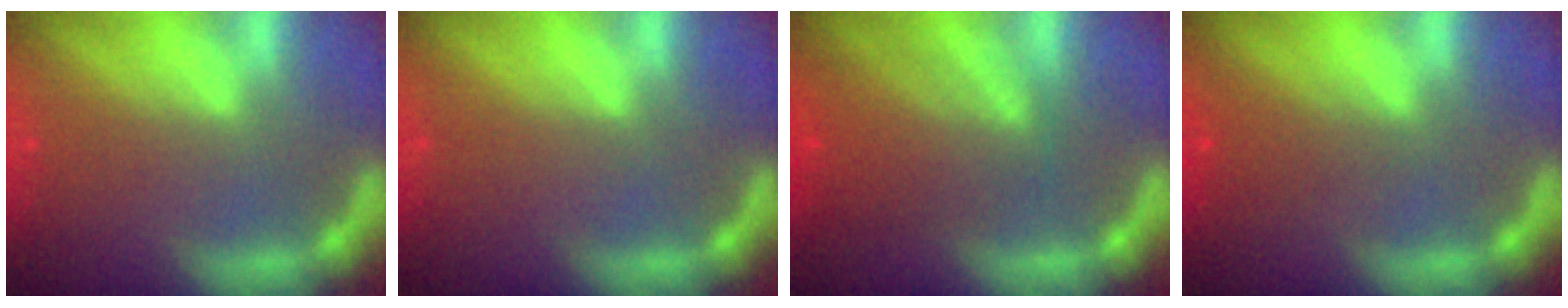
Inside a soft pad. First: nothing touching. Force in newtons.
{"total": 0.0}
{"total": 6.1}
{"total": 2.0}